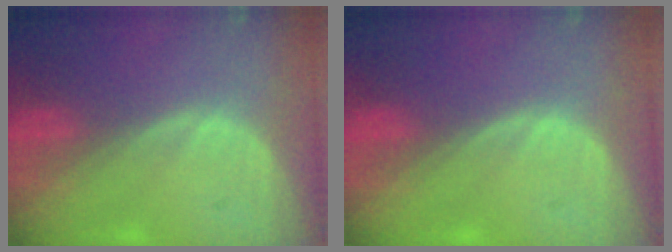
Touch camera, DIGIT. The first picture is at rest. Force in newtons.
{"total": 0.0}